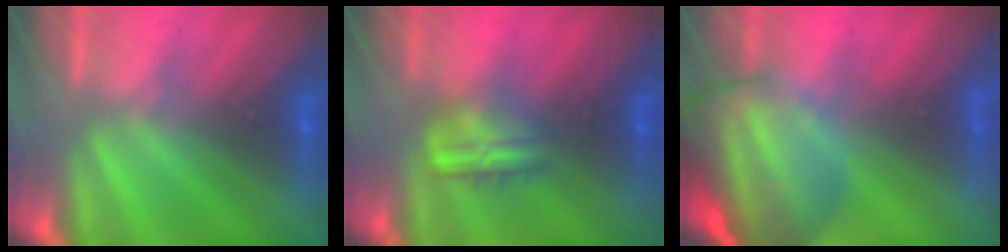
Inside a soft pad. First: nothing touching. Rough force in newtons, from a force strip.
{"total": 8.0}
{"total": 7.0}